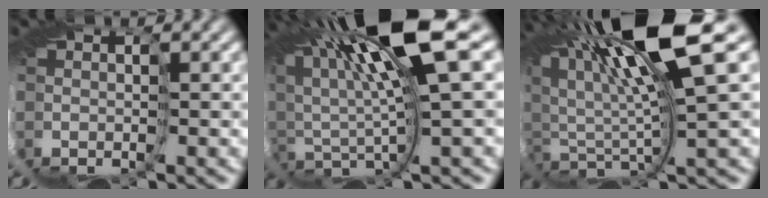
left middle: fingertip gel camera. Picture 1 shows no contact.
{"total": 8.3, "force": [5.6, -0.9, 6.0], "torque": [-0.126, 0.008, 0.099]}
{"total": 9.5, "force": [7.3, -0.5, 6.1], "torque": [-0.134, 0.008, 0.132]}